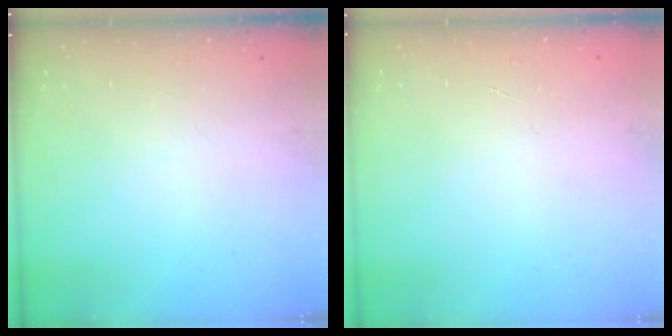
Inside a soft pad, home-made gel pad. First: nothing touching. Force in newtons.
{"total": 0.0}